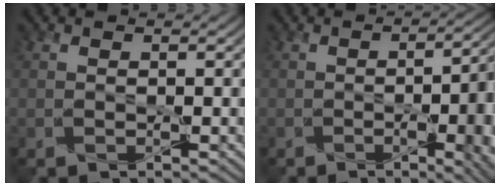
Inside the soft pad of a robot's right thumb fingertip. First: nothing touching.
{"total": 10.1, "force": [-2.7, 3.5, 9.0], "torque": [-0.089, -0.015, -0.029]}